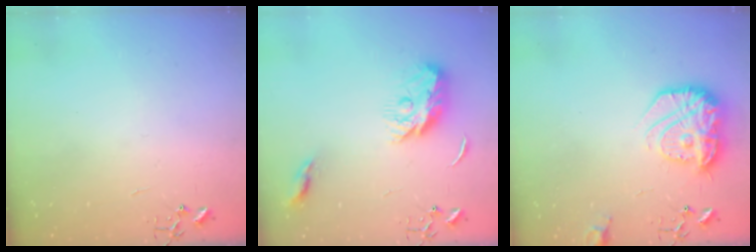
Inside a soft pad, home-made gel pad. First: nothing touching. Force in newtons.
{"total": 11.1, "press": 11.0, "slide": 0.8}
{"total": 20.4, "press": 20.4, "slide": 1.6}